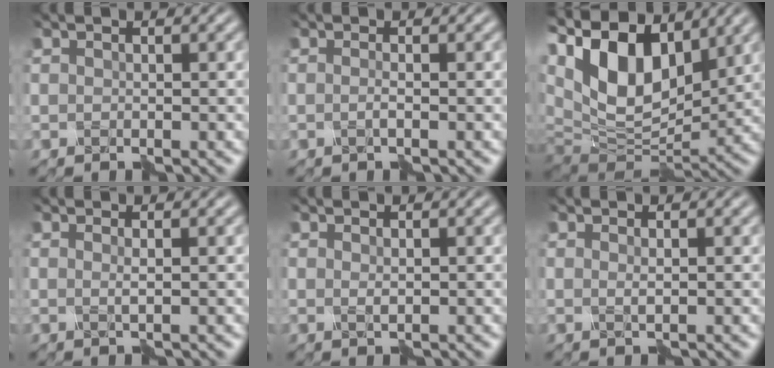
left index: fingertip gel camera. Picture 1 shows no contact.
{"total": 1.1, "force": [-0.6, 0.0, 0.8], "torque": [-0.018, 0.000, -0.014]}
{"total": 13.3, "force": [5.3, 7.1, 9.9], "torque": [-0.204, 0.030, 0.084]}
{"total": 0.7, "force": [0.0, 0.0, 0.7], "torque": [-0.014, -0.002, -0.002]}
{"total": 0.8, "force": [0.1, 0.2, 0.7], "torque": [-0.012, 0.000, 0.003]}
{"total": 0.6, "force": [0.0, 0.0, 0.6], "torque": [-0.011, -0.001, 0.002]}